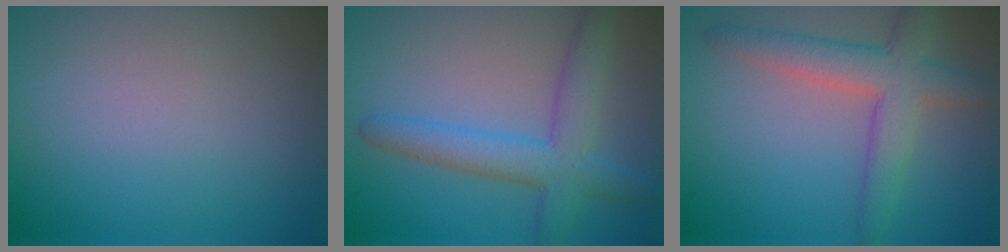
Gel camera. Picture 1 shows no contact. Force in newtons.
{"total": 4.9, "press": 4.9, "slide": 0.3}
{"total": 5.2, "press": 5.2, "slide": 0.2}